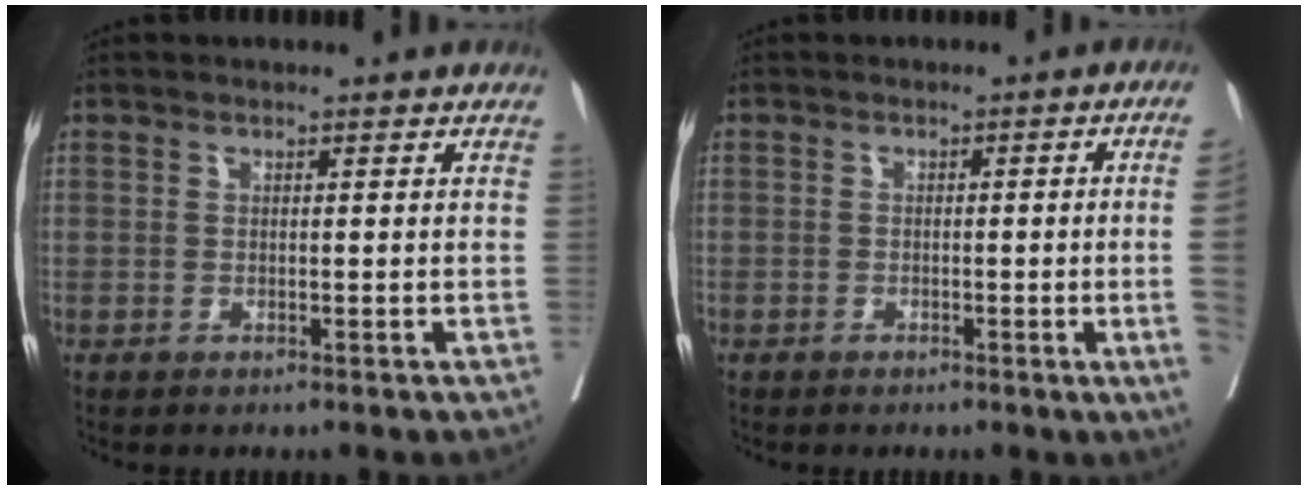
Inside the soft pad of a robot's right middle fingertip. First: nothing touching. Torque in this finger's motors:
{"motor_torque": [1.07, -1.06, -0.25, -0.21]}